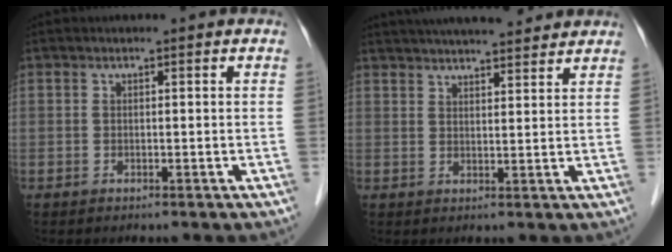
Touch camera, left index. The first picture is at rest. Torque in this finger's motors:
{"motor_torque": [0.17, -0.55, 0.61, 0.15]}